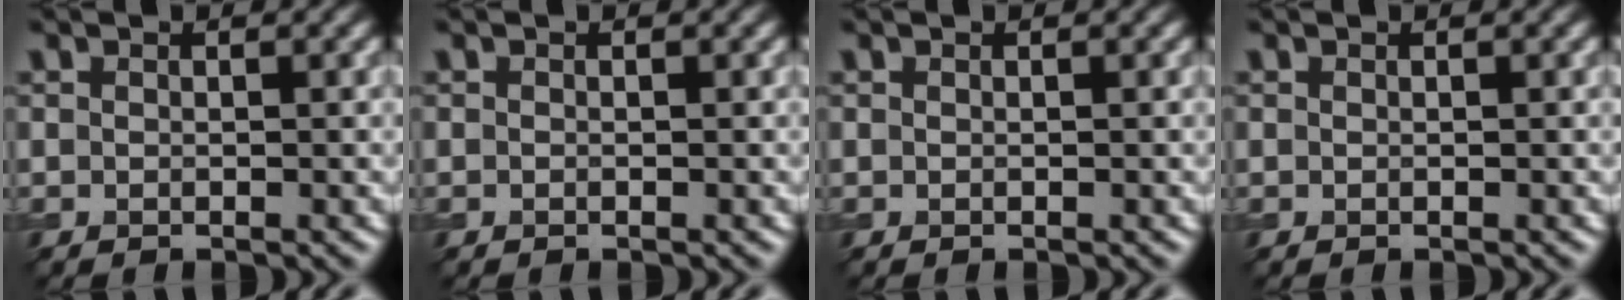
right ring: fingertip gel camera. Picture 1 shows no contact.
{"total": 0.0}
{"total": 0.0}
{"total": 0.0}